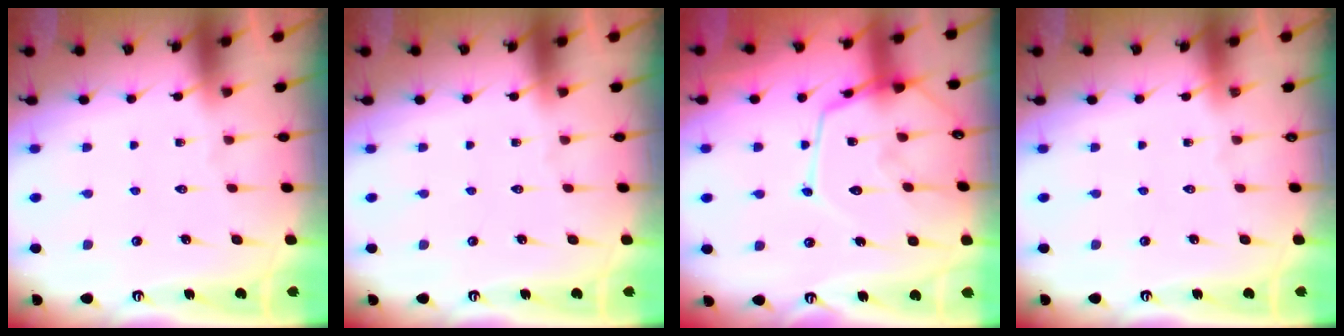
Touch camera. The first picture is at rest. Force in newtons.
{"total": 0.0}
{"total": 15.2, "press": 15.2, "slide": 0.9}
{"total": 0.0}